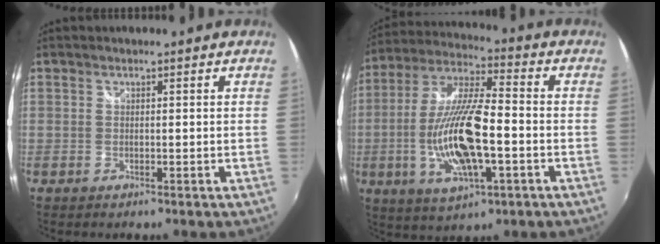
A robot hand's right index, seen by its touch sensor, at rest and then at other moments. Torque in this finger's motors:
{"motor_torque": [2.14, 0.00, 1.05, 0.21]}